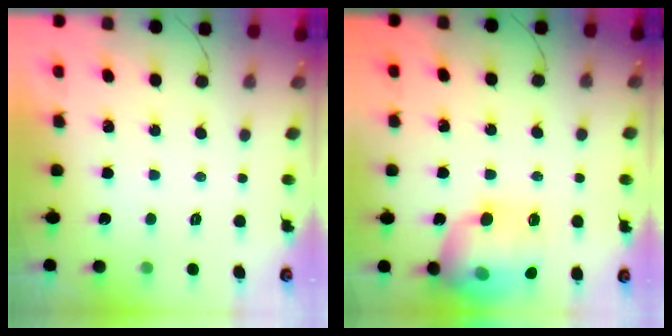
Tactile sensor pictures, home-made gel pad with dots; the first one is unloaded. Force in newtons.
{"total": 18.8, "press": 18.7, "slide": 1.6}